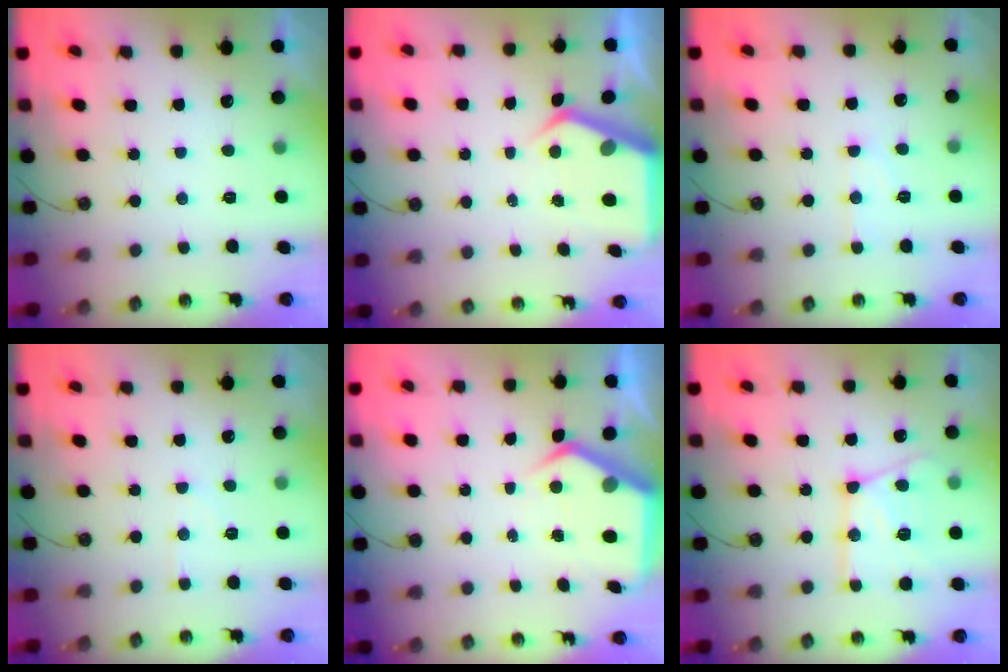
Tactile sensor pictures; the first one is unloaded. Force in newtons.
{"total": 5.5, "press": 5.5, "slide": 0.4}
{"total": 6.8, "press": 6.7, "slide": 0.6}
{"total": 5.3, "press": 5.3, "slide": 0.6}
{"total": 6.6, "press": 6.6, "slide": 0.5}
{"total": 17.5, "press": 17.3, "slide": 2.1}